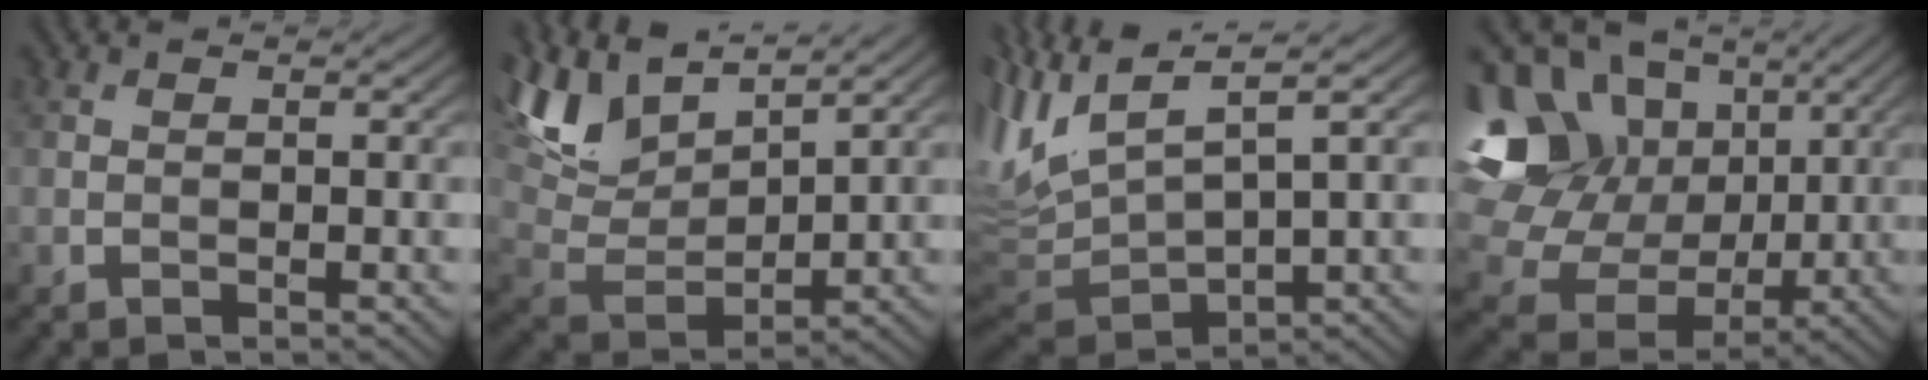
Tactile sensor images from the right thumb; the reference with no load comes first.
{"total": 11.7, "force": [8.2, 4.2, 7.3], "torque": [-0.191, 0.016, 0.164]}
{"total": 10.1, "force": [3.2, 3.1, 9.1], "torque": [-0.216, 0.008, 0.064]}
{"total": 17.2, "force": [3.4, 14.6, 8.4], "torque": [-0.254, 0.018, 0.083]}